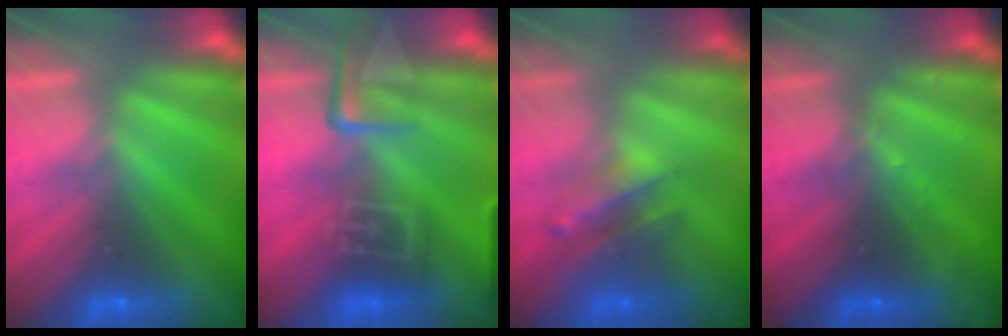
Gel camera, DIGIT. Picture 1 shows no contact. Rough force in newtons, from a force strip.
{"total": 9.1}
{"total": 2.3}
{"total": 2.6}